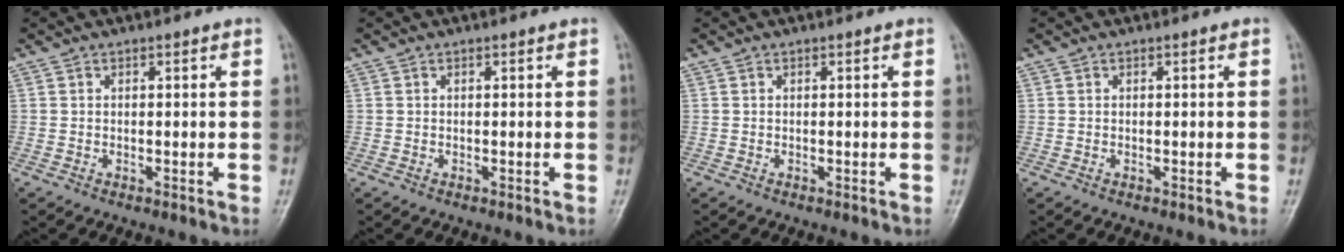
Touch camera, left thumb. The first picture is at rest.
{"total": 0.0}
{"total": 0.0}
{"total": 0.0}